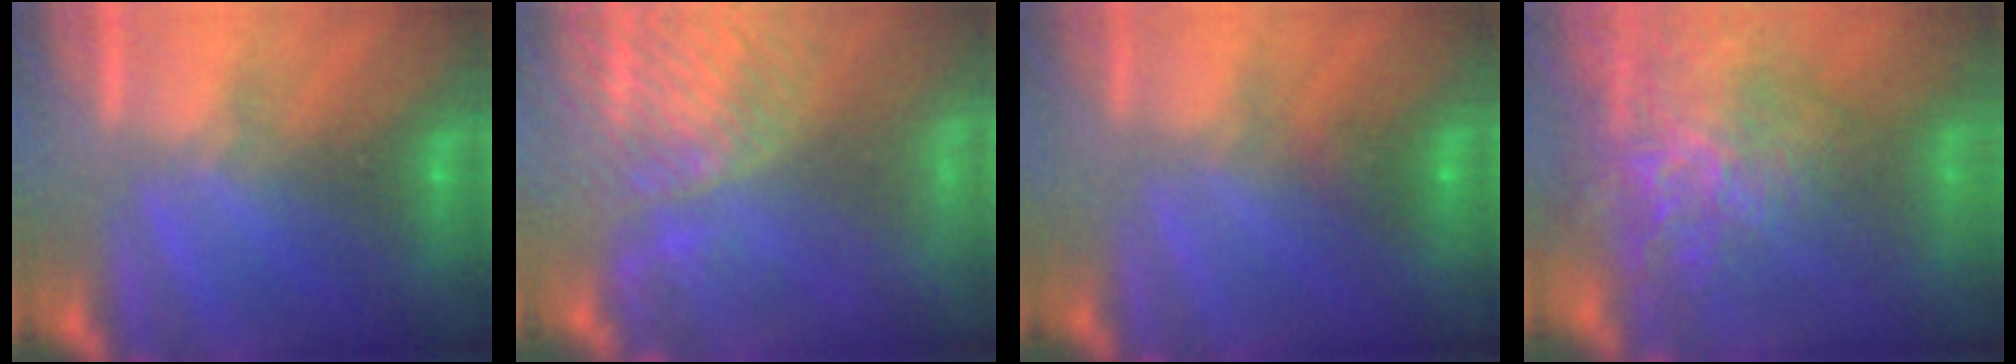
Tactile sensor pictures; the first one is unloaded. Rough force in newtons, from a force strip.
{"total": 10.8}
{"total": 2.2}
{"total": 10.0}